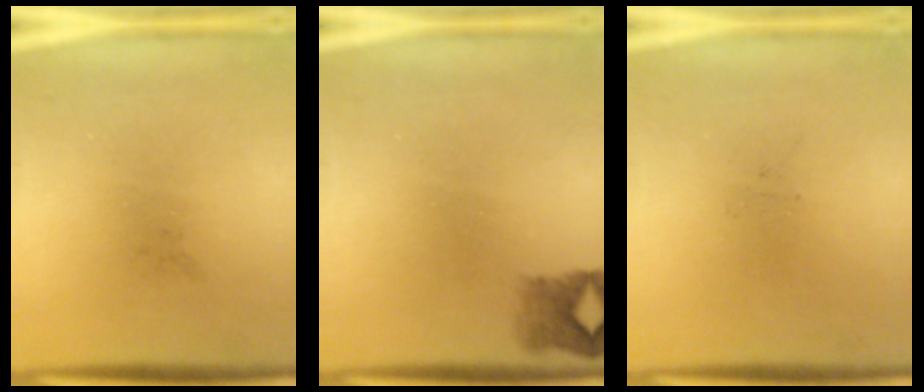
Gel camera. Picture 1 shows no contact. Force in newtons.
{"total": 2.3}
{"total": 0.0}